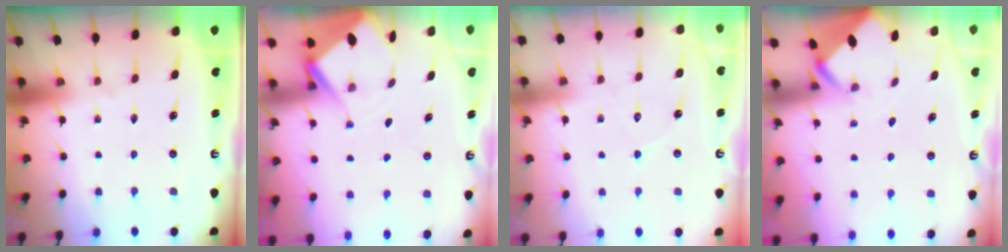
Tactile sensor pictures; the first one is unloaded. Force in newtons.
{"total": 4.3, "press": 4.3, "slide": 0.3}
{"total": 4.4, "press": 4.4, "slide": 0.3}
{"total": 2.1, "press": 2.1, "slide": 0.0}